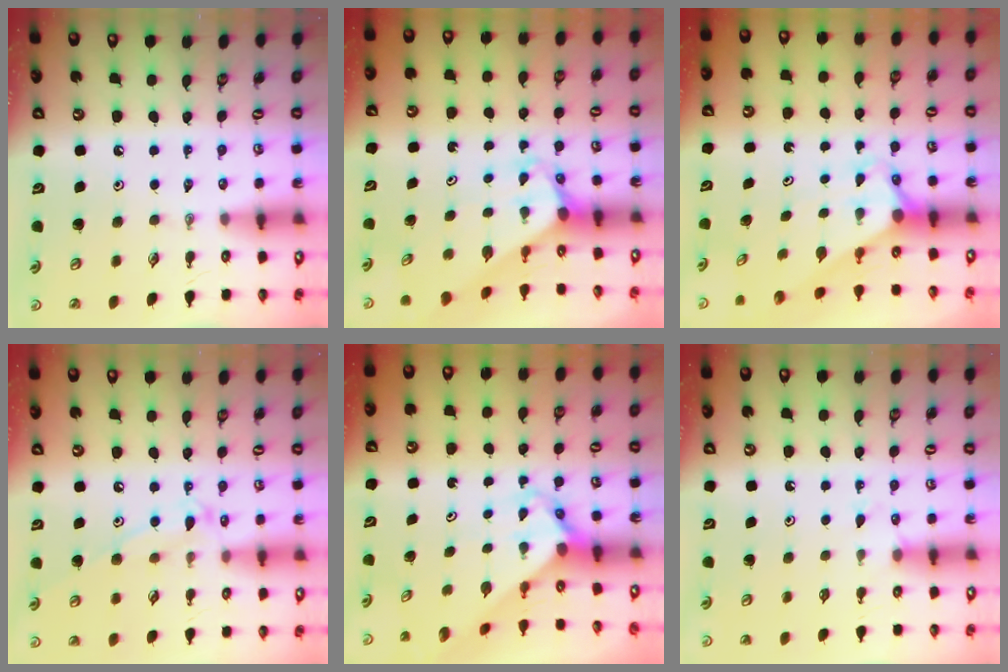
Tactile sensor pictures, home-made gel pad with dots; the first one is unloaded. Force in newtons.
{"total": 2.9, "press": 2.9, "slide": 0.2}
{"total": 2.8, "press": 2.8, "slide": 0.0}
{"total": 11.3, "press": 11.2, "slide": 0.8}
{"total": 3.5, "press": 3.5, "slide": 0.2}
{"total": 5.6, "press": 5.6, "slide": 0.6}